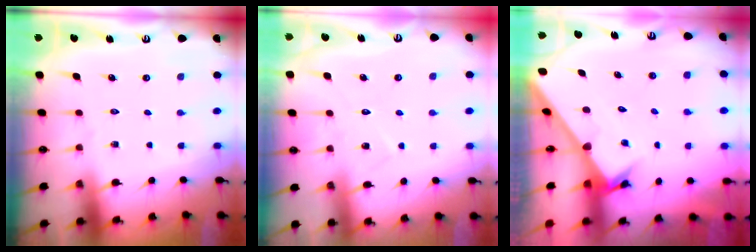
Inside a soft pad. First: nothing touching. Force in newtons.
{"total": 5.8, "press": 5.8, "slide": 0.4}
{"total": 2.8, "press": 2.8, "slide": 0.3}